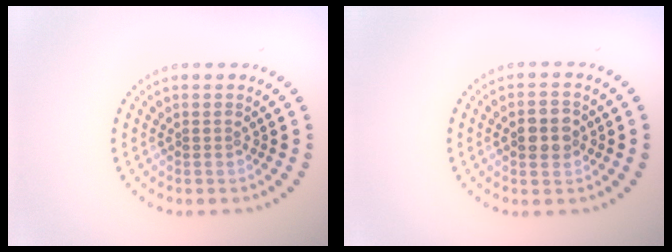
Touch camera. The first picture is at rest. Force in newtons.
{"total": 2.8, "press": 2.8, "slide": 0.1}